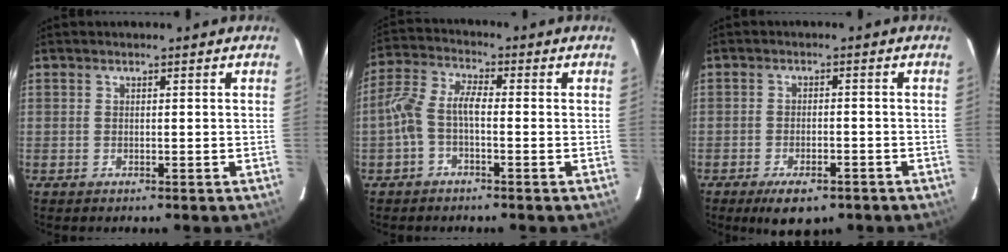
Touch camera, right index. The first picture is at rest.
{"total": 5.7, "force": [-1.7, 2.3, 5.0], "torque": [-0.117, 0.019, -0.038]}
{"total": 7.0, "force": [-4.7, 2.9, 4.2], "torque": [-0.088, -0.014, -0.066]}